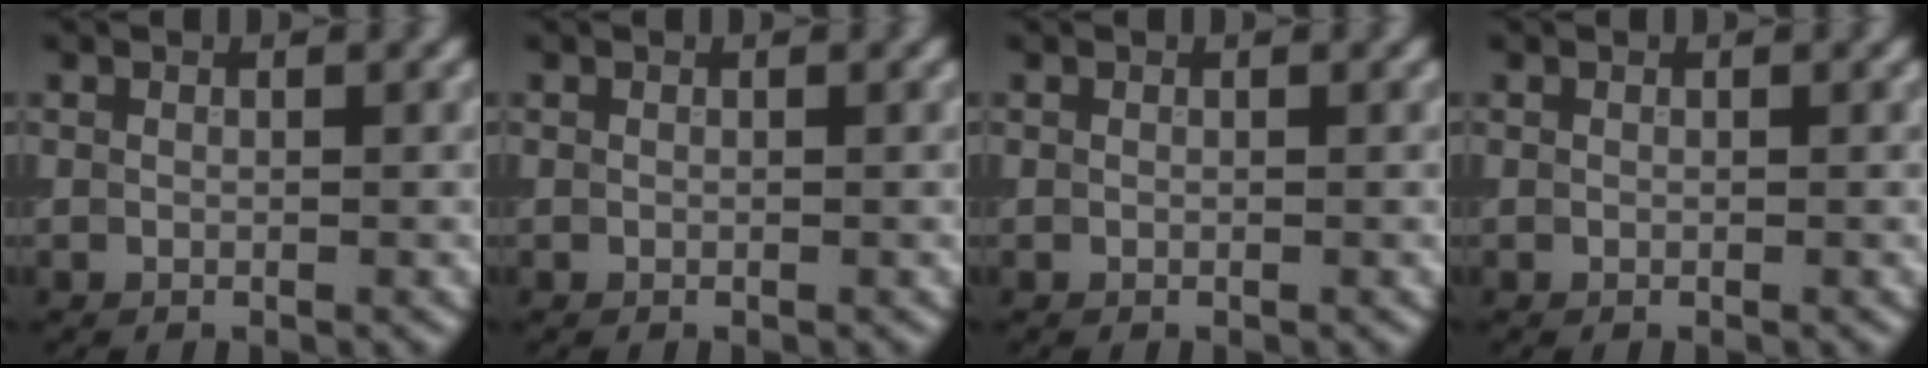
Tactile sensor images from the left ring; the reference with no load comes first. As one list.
[{"total": 0.0}, {"total": 0.0}, {"total": 0.0}]